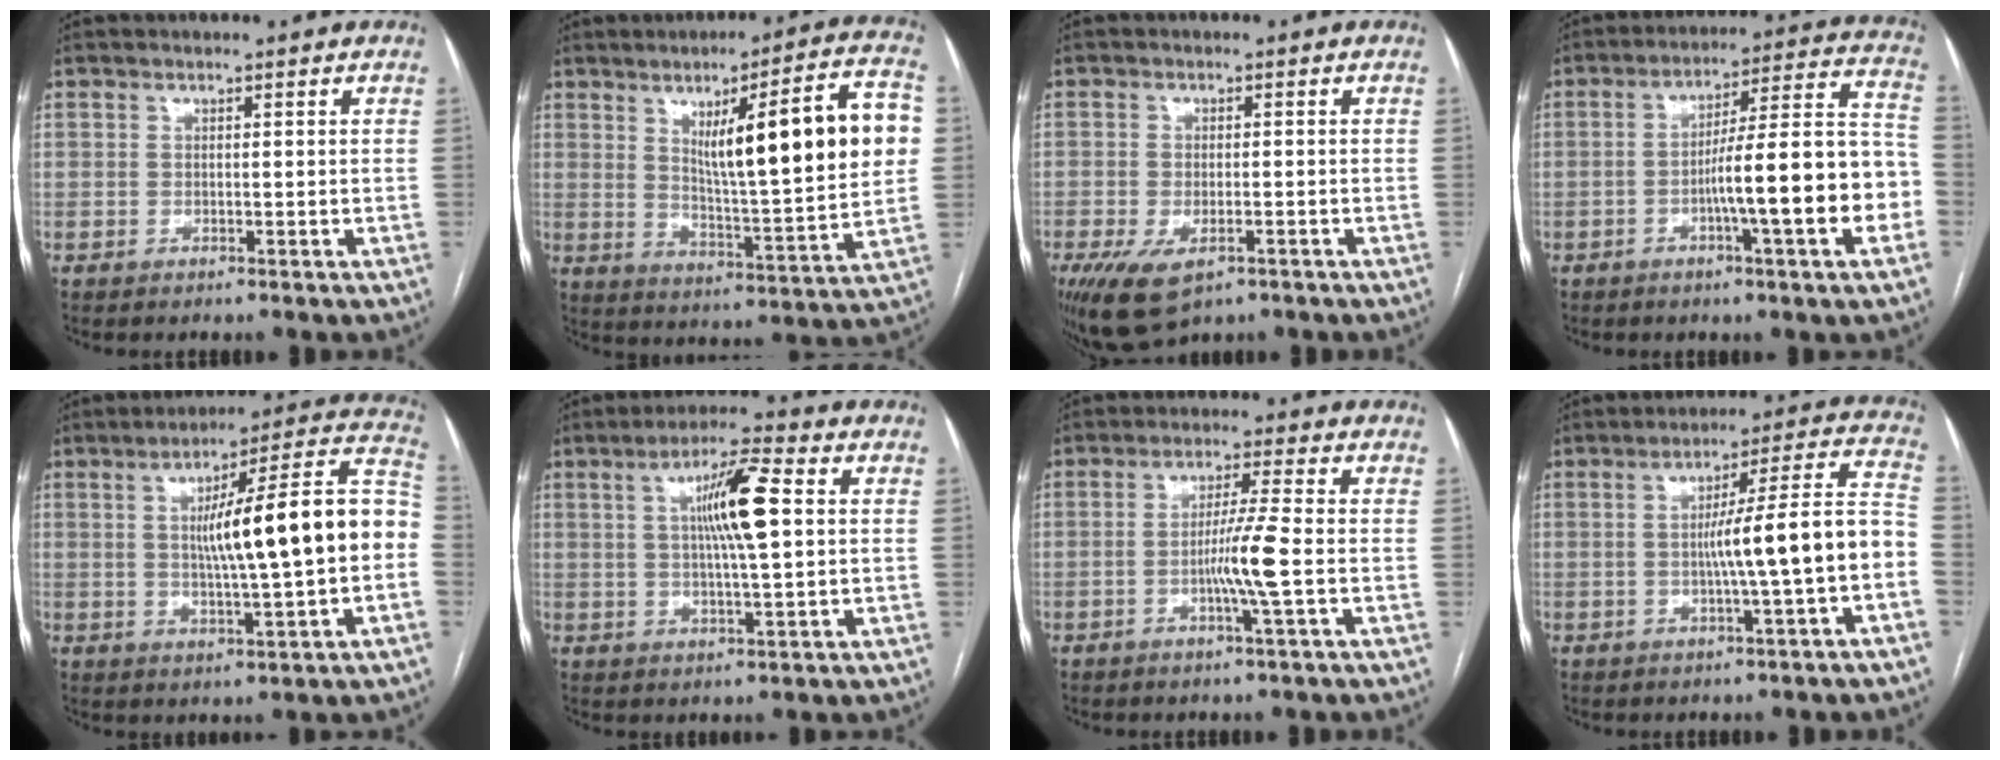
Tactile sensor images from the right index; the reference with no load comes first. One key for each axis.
{"total": 20.0, "fx": 4.6, "fy": 1.5, "fz": 19.4, "tx": -0.273, "ty": 0.008, "tz": 0.064}
{"total": 8.4, "fx": -4.6, "fy": 3.9, "fz": 5.8, "tx": -0.108, "ty": -0.015, "tz": -0.070}
{"total": 16.2, "fx": -4.2, "fy": 0.5, "fz": 15.6, "tx": -0.217, "ty": 0.025, "tz": -0.062}
{"total": 18.3, "fx": 0.1, "fy": 1.3, "fz": 18.2, "tx": -0.265, "ty": 0.035, "tz": -0.001}
{"total": 9.5, "fx": 1.8, "fy": 0.7, "fz": 9.4, "tx": -0.165, "ty": 0.010, "tz": 0.029}
{"total": 6.3, "fx": -1.4, "fy": -0.9, "fz": 6.0, "tx": -0.113, "ty": -0.002, "tz": -0.026}
{"total": 12.7, "fx": -2.6, "fy": -0.7, "fz": 12.4, "tx": -0.177, "ty": 0.026, "tz": -0.039}